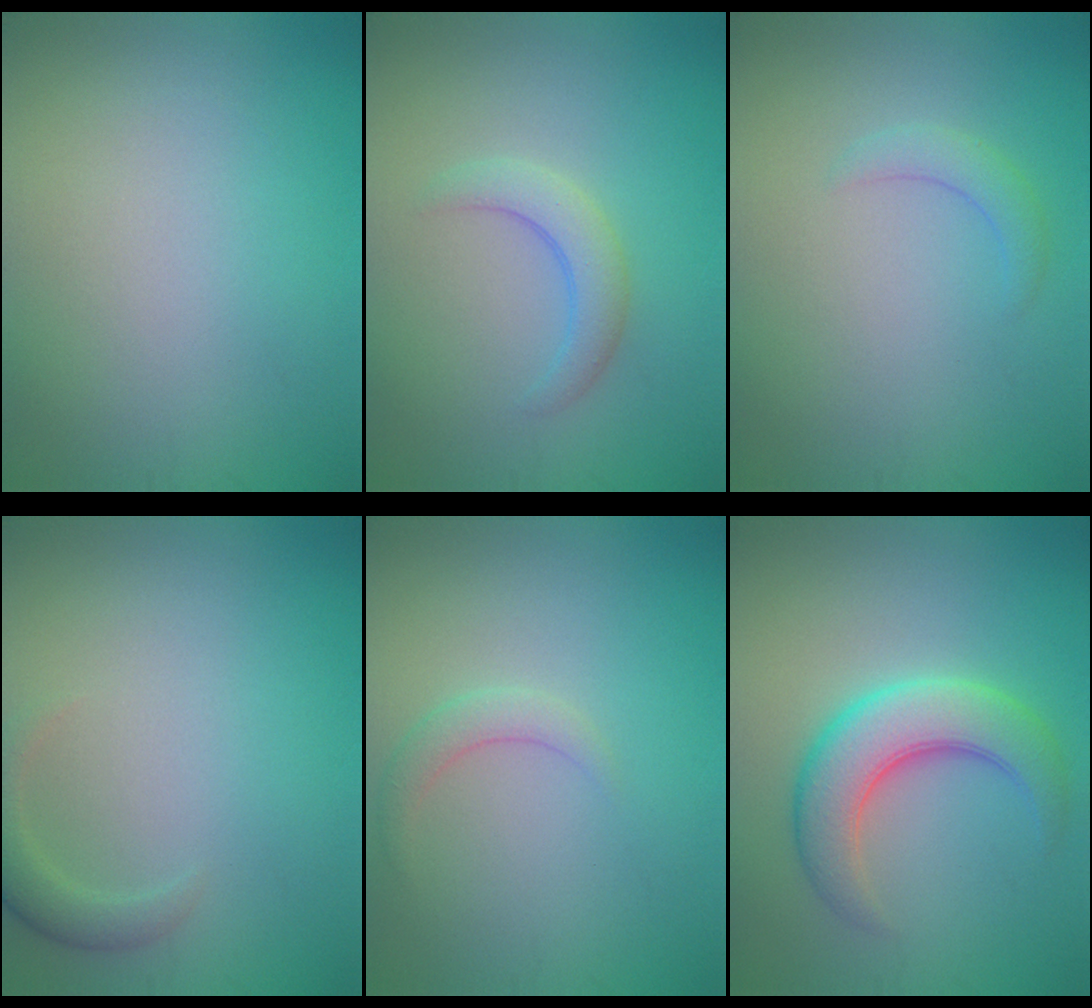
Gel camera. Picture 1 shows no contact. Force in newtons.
{"total": 2.6, "press": 2.6, "slide": 0.2}
{"total": 1.6, "press": 1.6, "slide": 0.2}
{"total": 2.0, "press": 2.0, "slide": 0.2}
{"total": 1.6, "press": 1.6, "slide": 0.1}
{"total": 5.9, "press": 5.9, "slide": 0.3}